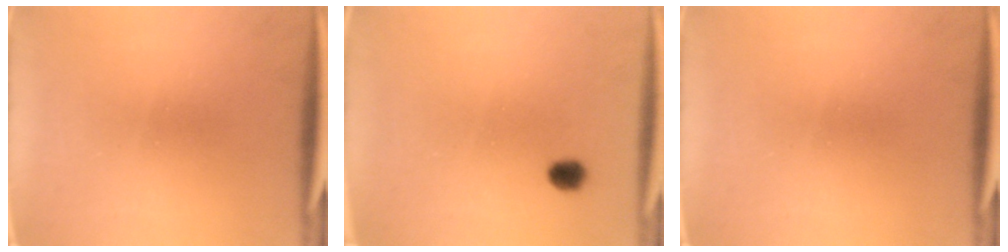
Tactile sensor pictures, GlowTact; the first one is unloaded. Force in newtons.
{"total": 2.7}
{"total": 0.0}